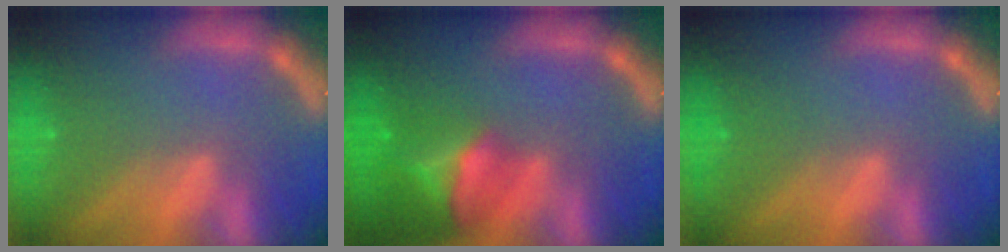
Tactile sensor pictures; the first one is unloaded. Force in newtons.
{"total": 7.5}
{"total": 0.0}